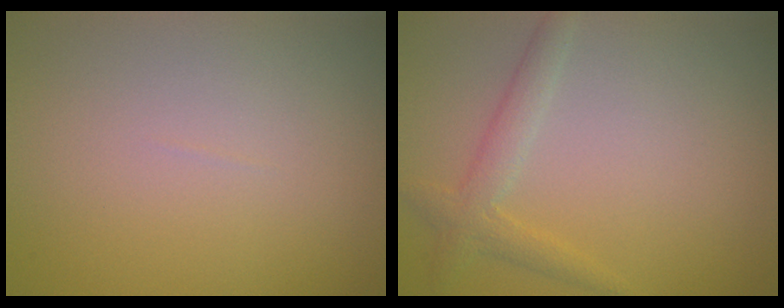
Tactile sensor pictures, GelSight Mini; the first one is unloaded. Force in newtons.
{"total": 2.3, "press": 2.3, "slide": 0.1}